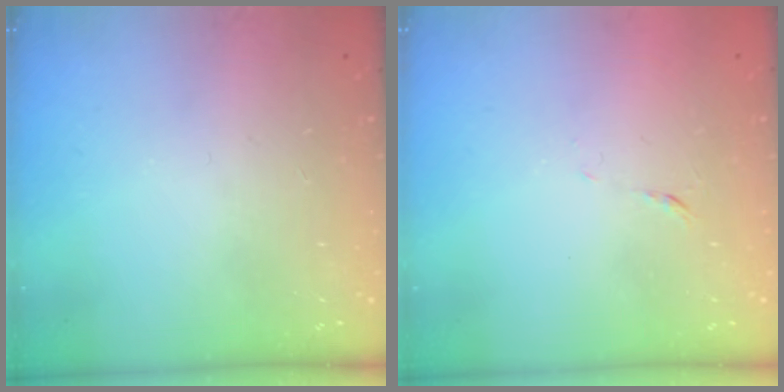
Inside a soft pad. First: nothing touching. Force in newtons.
{"total": 4.4, "press": 4.3, "slide": 0.8}